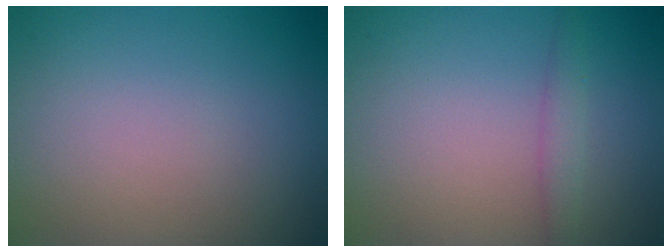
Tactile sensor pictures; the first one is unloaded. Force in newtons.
{"total": 1.5, "press": 1.5, "slide": 0.1}